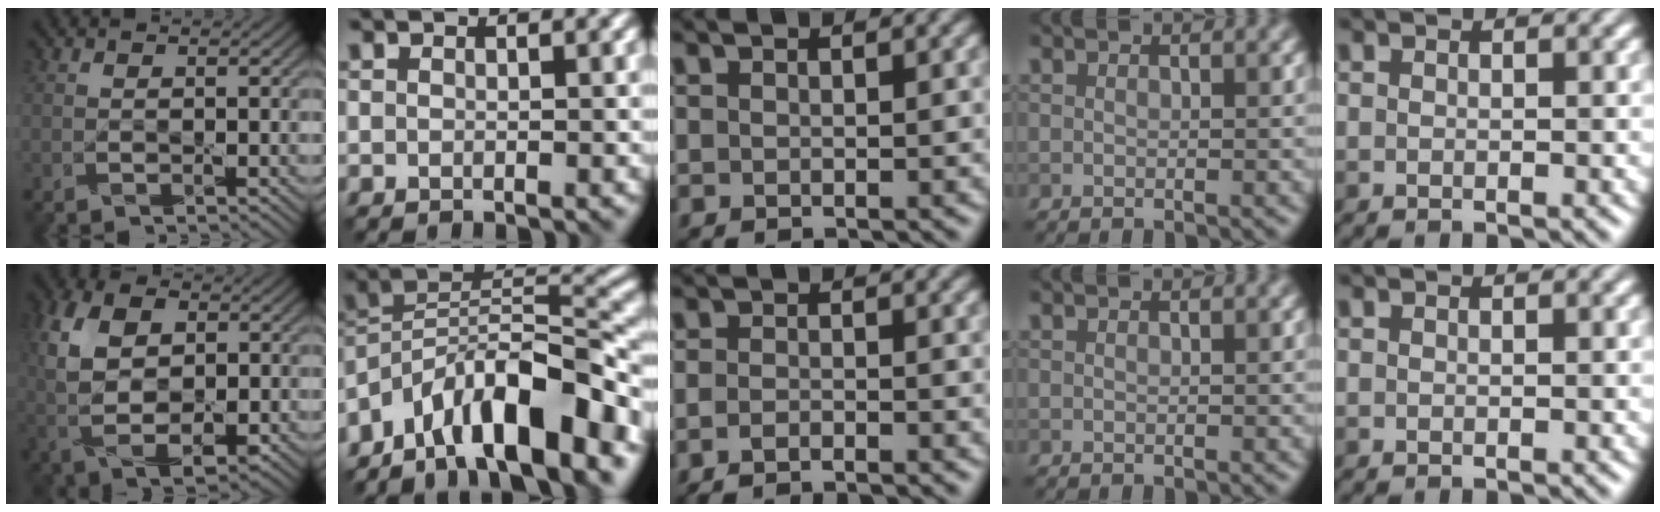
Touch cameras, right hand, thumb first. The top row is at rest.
{"thumb": {"total": 11.5, "force": [0.5, 7.6, 8.6], "torque": [-0.203, -0.014, 0.009]}, "index": {"total": 13.9, "force": [-8.2, 5.2, 9.9], "torque": [-0.164, 0.036, -0.147]}, "middle": {"total": 2.3, "force": [-1.8, 0.5, 1.3], "torque": [-0.017, -0.004, -0.036]}}